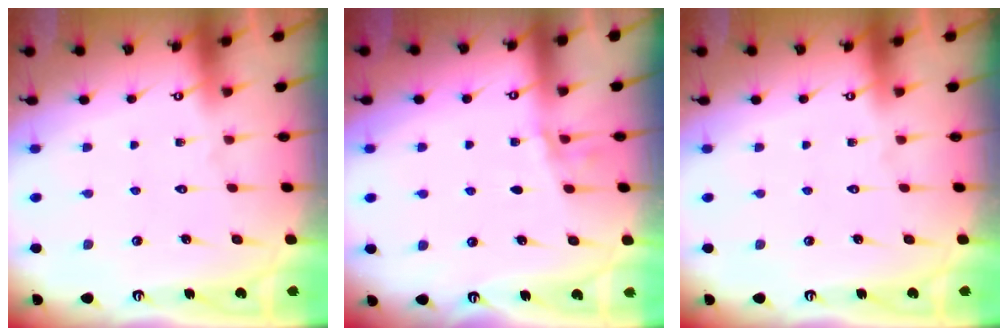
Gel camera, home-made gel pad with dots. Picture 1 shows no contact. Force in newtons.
{"total": 3.0, "press": 3.0, "slide": 0.4}
{"total": 0.0}